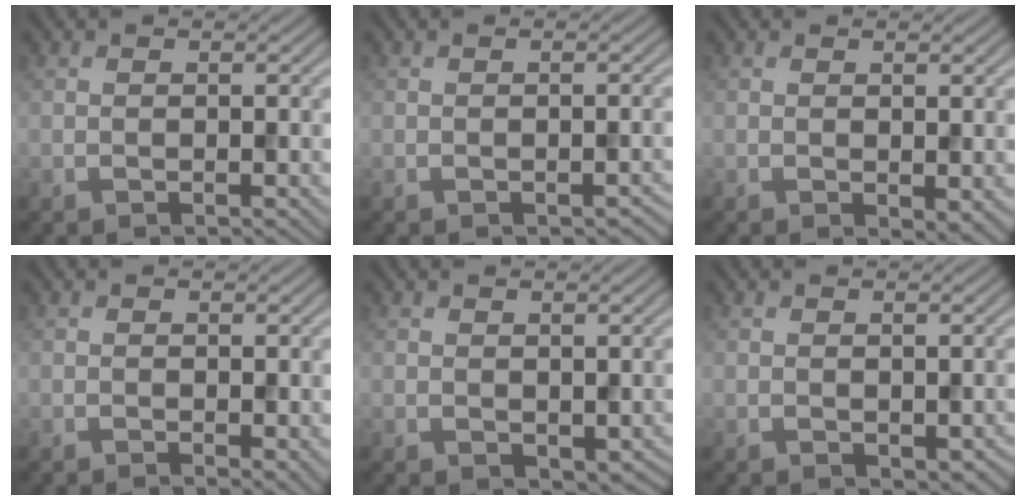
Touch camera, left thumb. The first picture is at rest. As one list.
[{"total": 0.8, "force": [-0.5, 0.3, 0.6], "torque": [-0.008, -0.003, -0.003]}, {"total": 1.7, "force": [-0.1, 0.9, 1.5], "torque": [-0.023, -0.008, 0.000]}, {"total": 1.4, "force": [-0.1, 0.7, 1.2], "torque": [-0.015, -0.007, 0.001]}, {"total": 1.6, "force": [0.5, 1.1, 1.1], "torque": [-0.021, -0.009, 0.015]}, {"total": 1.2, "force": [0.1, 0.8, 0.9], "torque": [-0.015, -0.006, 0.007]}]